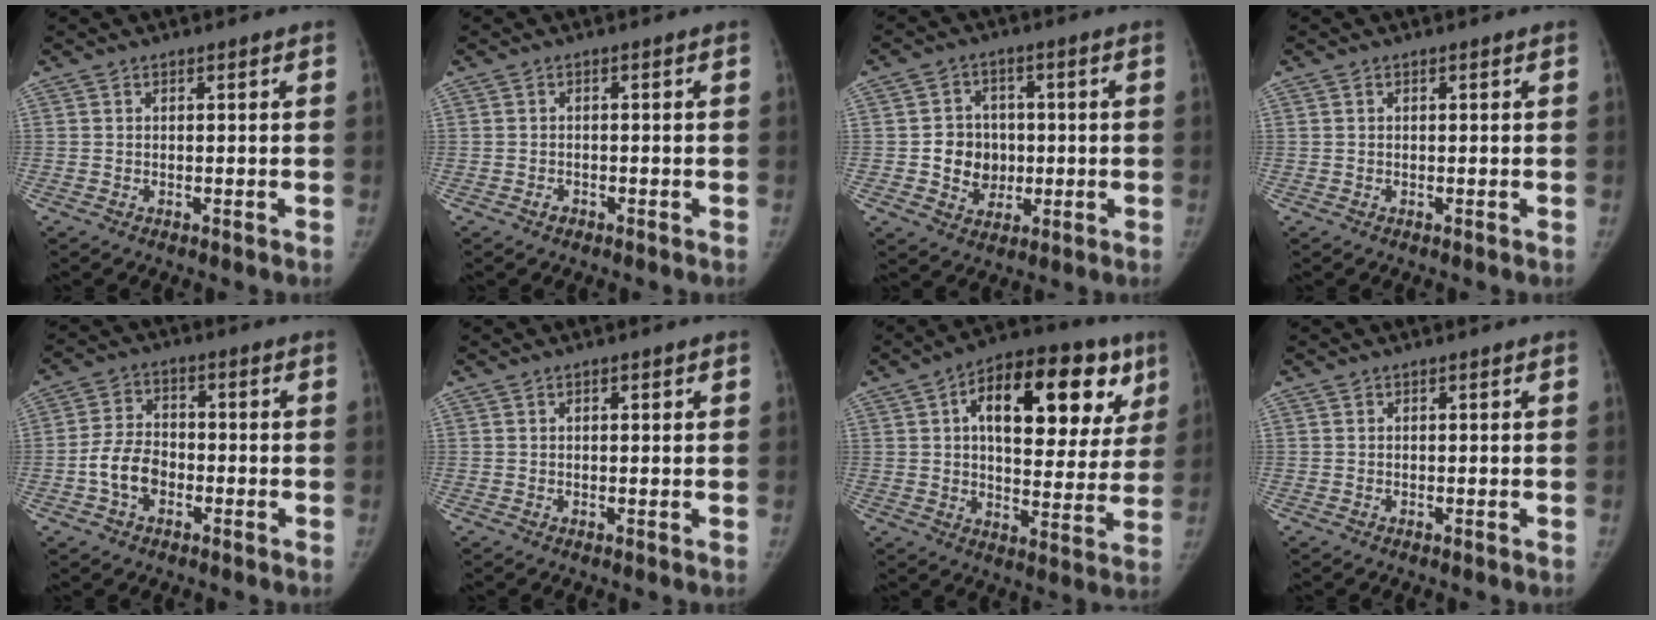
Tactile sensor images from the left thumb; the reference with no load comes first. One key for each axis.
{"total": 0.9, "fx": -0.6, "fy": 0.6, "fz": 0.3, "tx": -0.002, "ty": 0.005, "tz": -0.012}
{"total": 7.7, "fx": -0.4, "fy": 7.0, "fz": 3.3, "tx": -0.015, "ty": 0.009, "tz": -0.004}
{"total": 0.0}
{"total": 7.1, "fx": -2.3, "fy": 5.0, "fz": 4.5, "tx": -0.073, "ty": 0.023, "tz": -0.049}
{"total": 1.3, "fx": 0.5, "fy": 0.4, "fz": 1.1, "tx": -0.014, "ty": 0.002, "tz": 0.006}
{"total": 23.7, "fx": 9.0, "fy": 11.9, "fz": 18.4, "tx": -0.215, "ty": 0.009, "tz": 0.127}
{"total": 0.0}